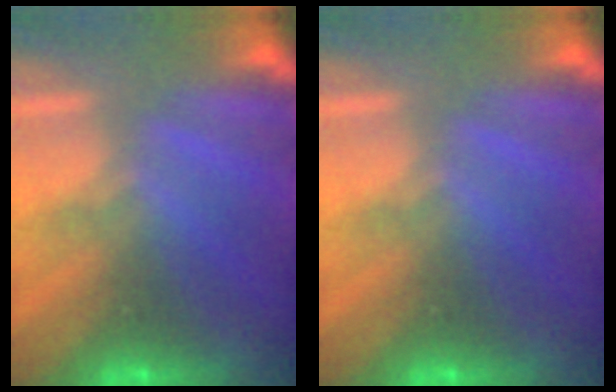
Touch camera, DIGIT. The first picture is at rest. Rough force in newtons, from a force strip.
{"total": 0.0}